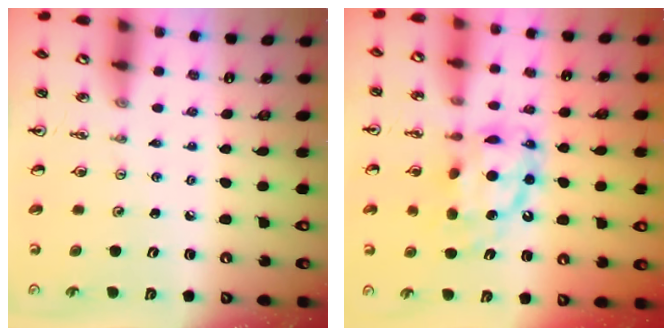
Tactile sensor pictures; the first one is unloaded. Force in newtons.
{"total": 13.6, "press": 13.5, "slide": 1.2}